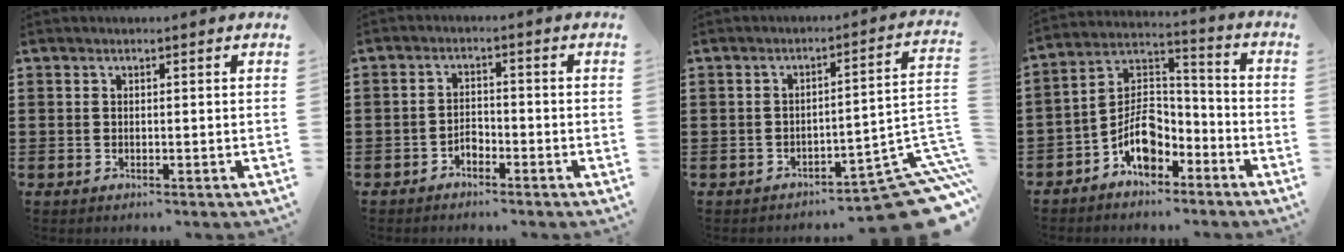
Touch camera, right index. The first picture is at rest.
{"total": 2.0, "force": [-1.7, 1.0, 0.6], "torque": [-0.019, 0.003, -0.036]}
{"total": 9.9, "force": [-7.3, 1.9, 6.4], "torque": [-0.063, 0.008, -0.137]}
{"total": 8.1, "force": [-4.6, 4.7, 4.7], "torque": [-0.101, 0.007, -0.090]}